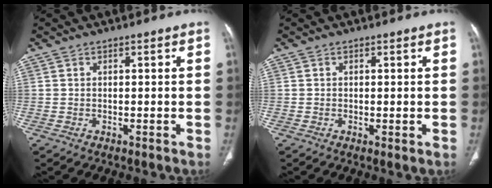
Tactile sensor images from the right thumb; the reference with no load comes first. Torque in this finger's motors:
{"motor_torque": [-0.05, 0.35, -0.39, -0.11, -0.01]}